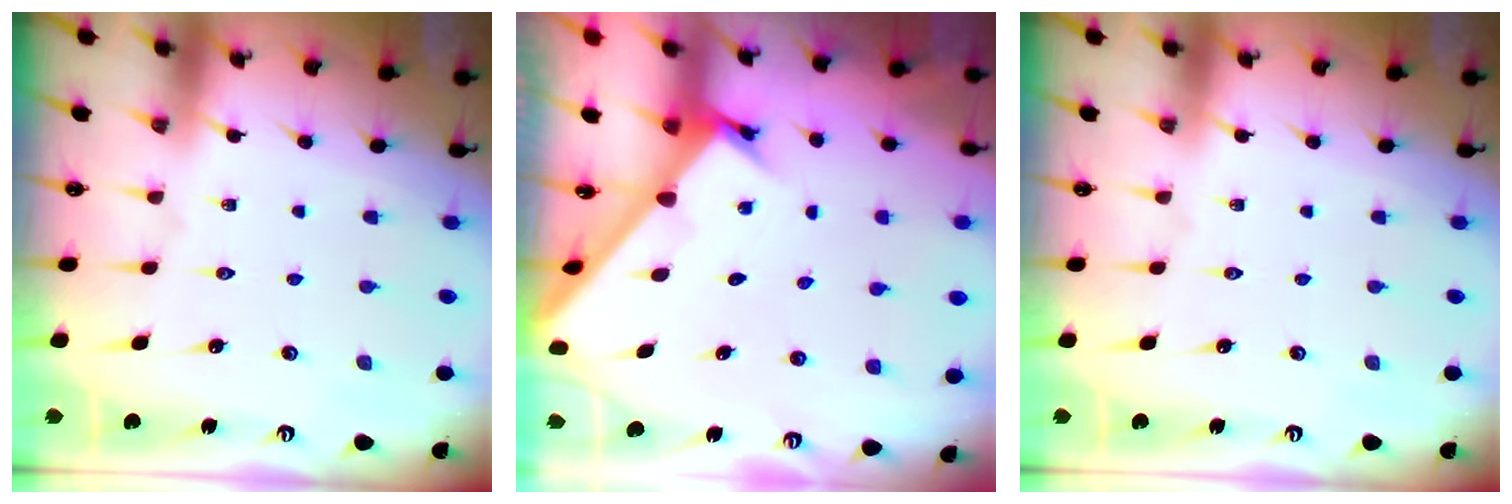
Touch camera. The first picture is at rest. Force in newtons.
{"total": 2.1, "press": 2.1, "slide": 0.2}
{"total": 0.0}